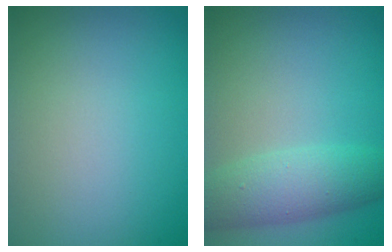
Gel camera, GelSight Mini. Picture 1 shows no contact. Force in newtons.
{"total": 4.6, "press": 4.6, "slide": 0.1}